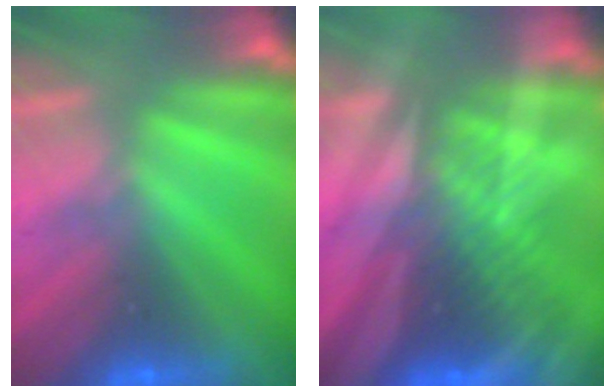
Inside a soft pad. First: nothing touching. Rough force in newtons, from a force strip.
{"total": 2.8}